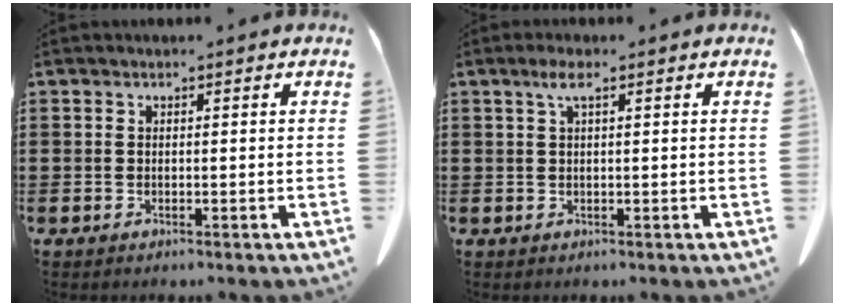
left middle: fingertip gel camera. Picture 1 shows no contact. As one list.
[{"total": 2.3, "force": [0.9, 0.5, 2.1], "torque": [-0.043, 0.006, 0.014]}]